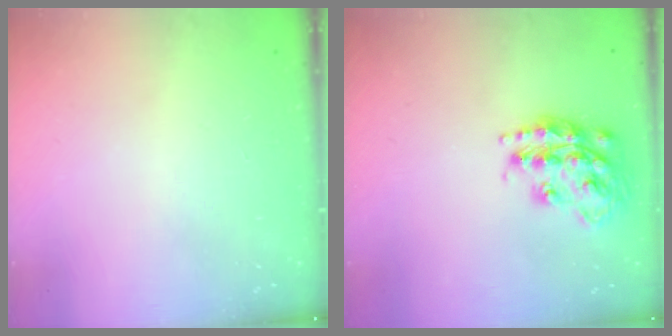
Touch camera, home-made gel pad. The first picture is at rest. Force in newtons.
{"total": 17.1, "press": 17.1, "slide": 1.0}